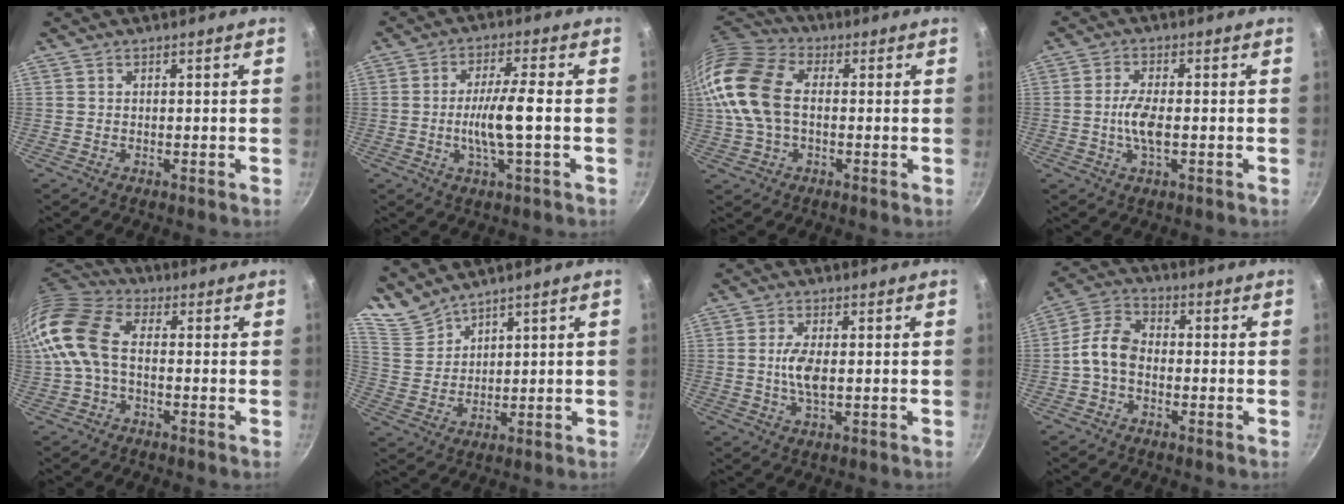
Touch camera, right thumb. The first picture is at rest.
{"total": 8.3, "force": [-1.1, 1.1, 8.1], "torque": [-0.159, 0.013, -0.022]}
{"total": 17.0, "force": [0.4, 11.3, 12.7], "torque": [-0.260, 0.037, -0.004]}
{"total": 5.6, "force": [-0.7, 2.0, 5.2], "torque": [-0.105, 0.005, -0.018]}
{"total": 12.6, "force": [-0.9, 7.9, 9.8], "torque": [-0.191, 0.038, -0.035]}
{"total": 5.8, "force": [5.3, 1.9, 0.9], "torque": [-0.019, -0.014, 0.126]}
{"total": 5.4, "force": [0.0, 2.2, 5.0], "torque": [-0.106, -0.001, -0.003]}
{"total": 7.3, "force": [-1.5, 4.7, 5.3], "torque": [-0.100, 0.034, -0.045]}